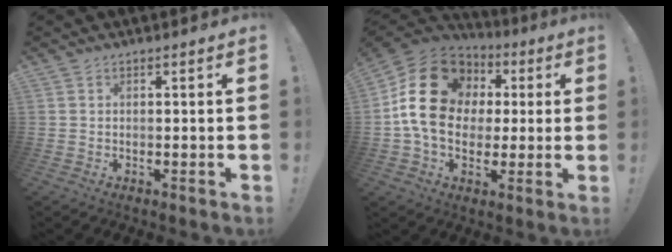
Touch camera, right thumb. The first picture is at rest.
{"total": 21.2, "force": [3.3, 16.9, 12.4], "torque": [-0.190, 0.006, 0.082]}